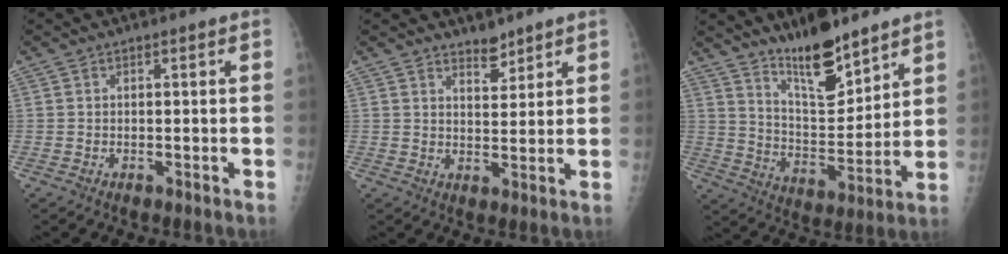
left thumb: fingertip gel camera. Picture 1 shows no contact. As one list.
[{"total": 3.6, "force": [3.2, 1.4, 1.1], "torque": [-0.004, -0.027, 0.053]}, {"total": 13.4, "force": [10.3, 4.0, 7.6], "torque": [-0.099, -0.084, 0.185]}]